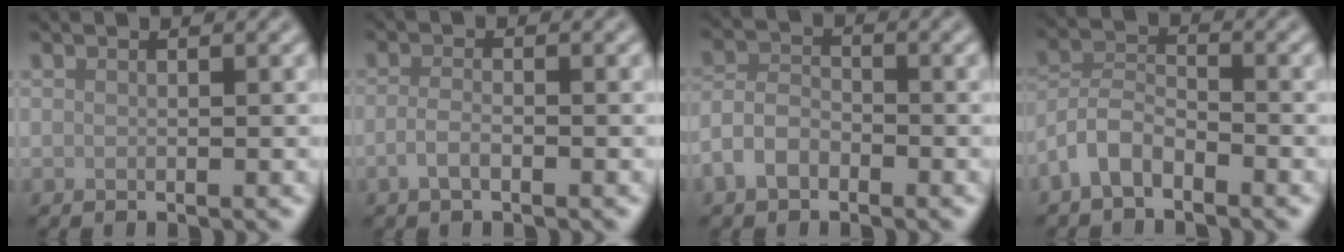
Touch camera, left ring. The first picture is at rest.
{"total": 1.6, "force": [-0.8, 0.6, 1.3], "torque": [-0.028, 0.000, -0.018]}
{"total": 3.2, "force": [-2.0, 1.9, 1.7], "torque": [-0.032, 0.003, -0.049]}
{"total": 3.3, "force": [-2.4, 1.6, 1.7], "torque": [-0.033, 0.009, -0.059]}